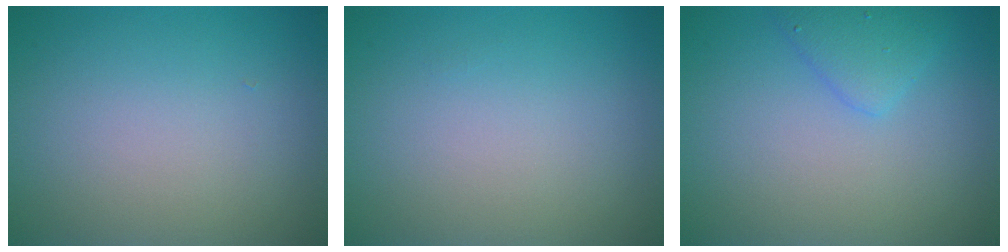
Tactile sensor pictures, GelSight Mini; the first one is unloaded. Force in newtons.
{"total": 0.0}
{"total": 2.1, "press": 2.1, "slide": 0.1}